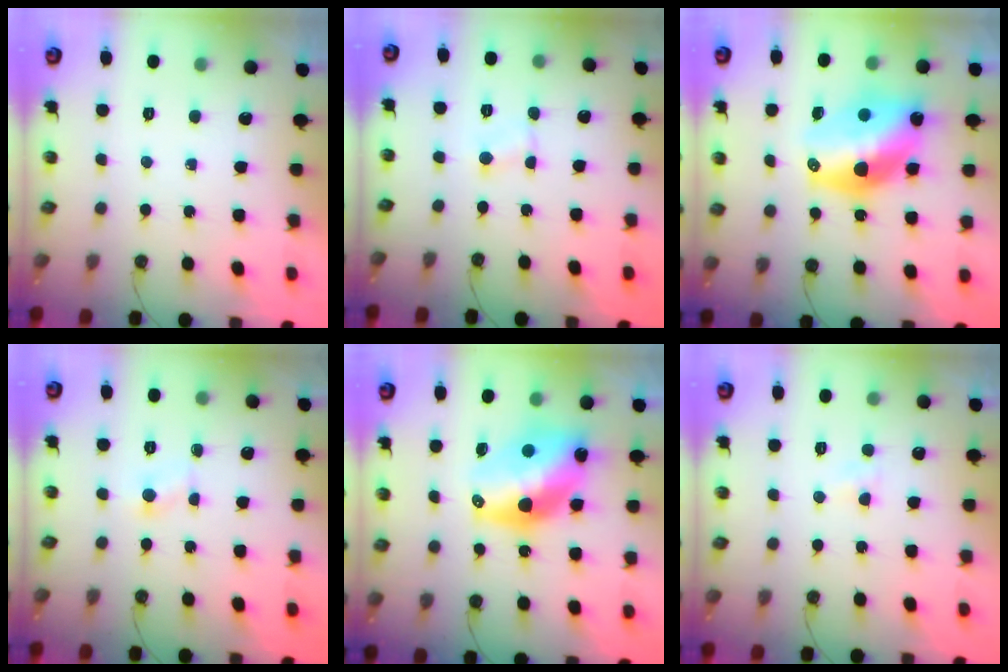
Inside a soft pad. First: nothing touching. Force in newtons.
{"total": 0.9, "press": 0.9, "slide": 0.3}
{"total": 16.0, "press": 15.9, "slide": 1.5}
{"total": 2.6, "press": 2.6, "slide": 0.3}
{"total": 14.6, "press": 14.6, "slide": 0.9}
{"total": 2.9, "press": 2.9, "slide": 0.4}